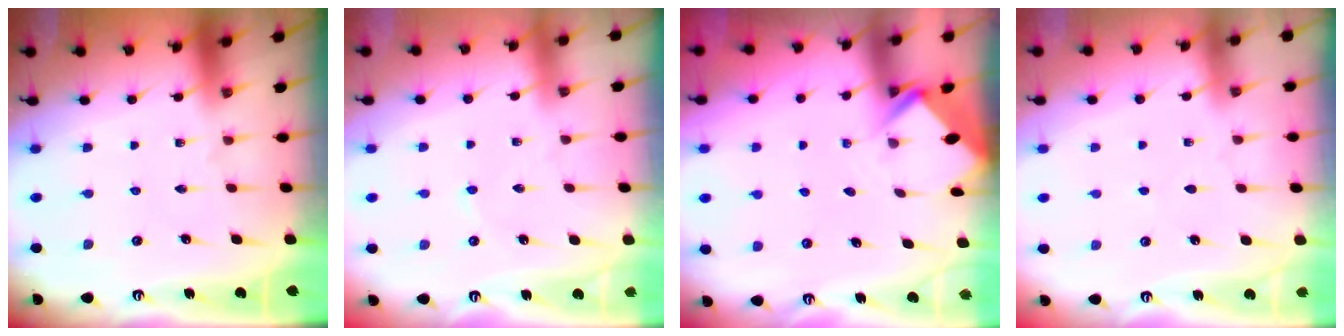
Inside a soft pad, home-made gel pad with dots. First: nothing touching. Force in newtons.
{"total": 1.2, "press": 1.2, "slide": 0.2}
{"total": 2.8, "press": 2.8, "slide": 0.2}
{"total": 2.8, "press": 2.8, "slide": 0.4}